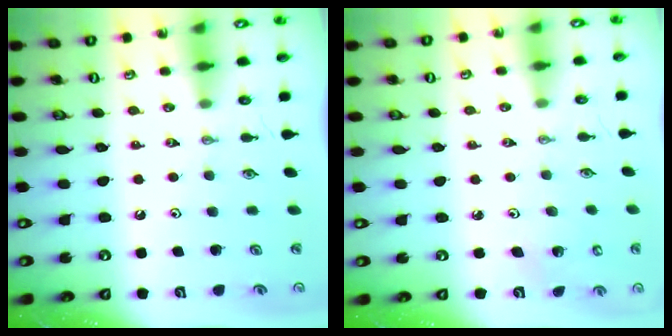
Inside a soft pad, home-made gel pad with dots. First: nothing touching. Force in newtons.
{"total": 1.9, "press": 1.9, "slide": 0.1}